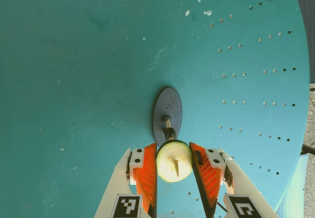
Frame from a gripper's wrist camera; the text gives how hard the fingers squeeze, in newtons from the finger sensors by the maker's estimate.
{"total": 14.2, "left": 14.6, "right": 13.7}